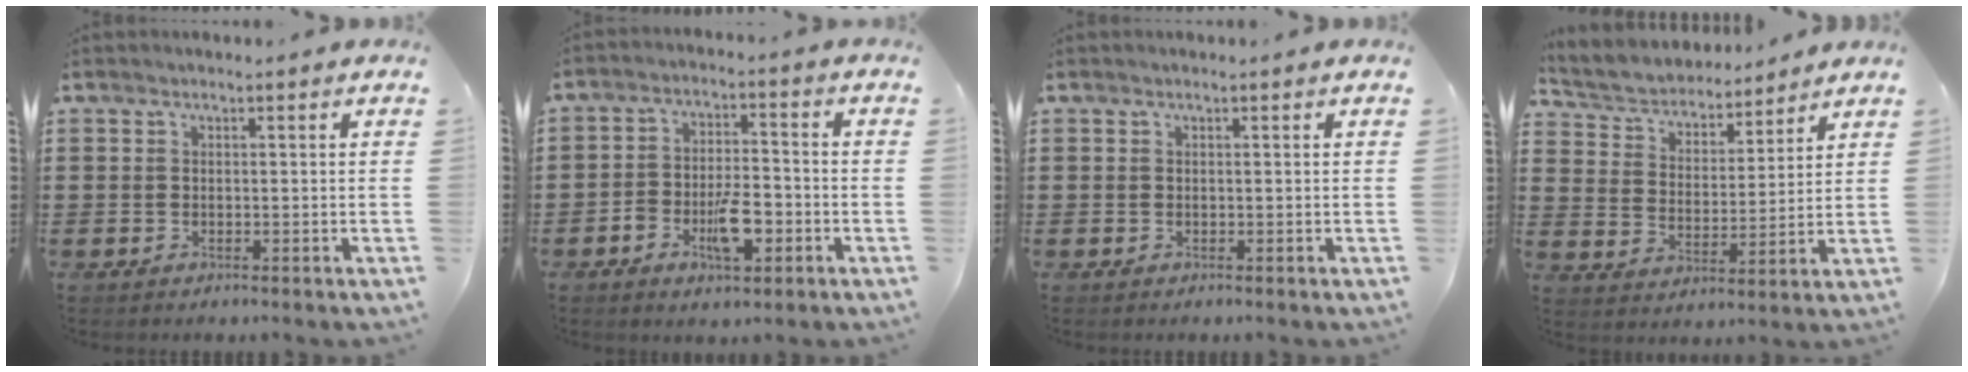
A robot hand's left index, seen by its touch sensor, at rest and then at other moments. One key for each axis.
{"total": 7.1, "fx": -3.0, "fy": 3.0, "fz": 5.7, "tx": -0.110, "ty": 0.004, "tz": -0.056}
{"total": 0.0}
{"total": 4.5, "fx": 4.4, "fy": 1.1, "fz": 0.2, "tx": -0.032, "ty": -0.028, "tz": 0.070}